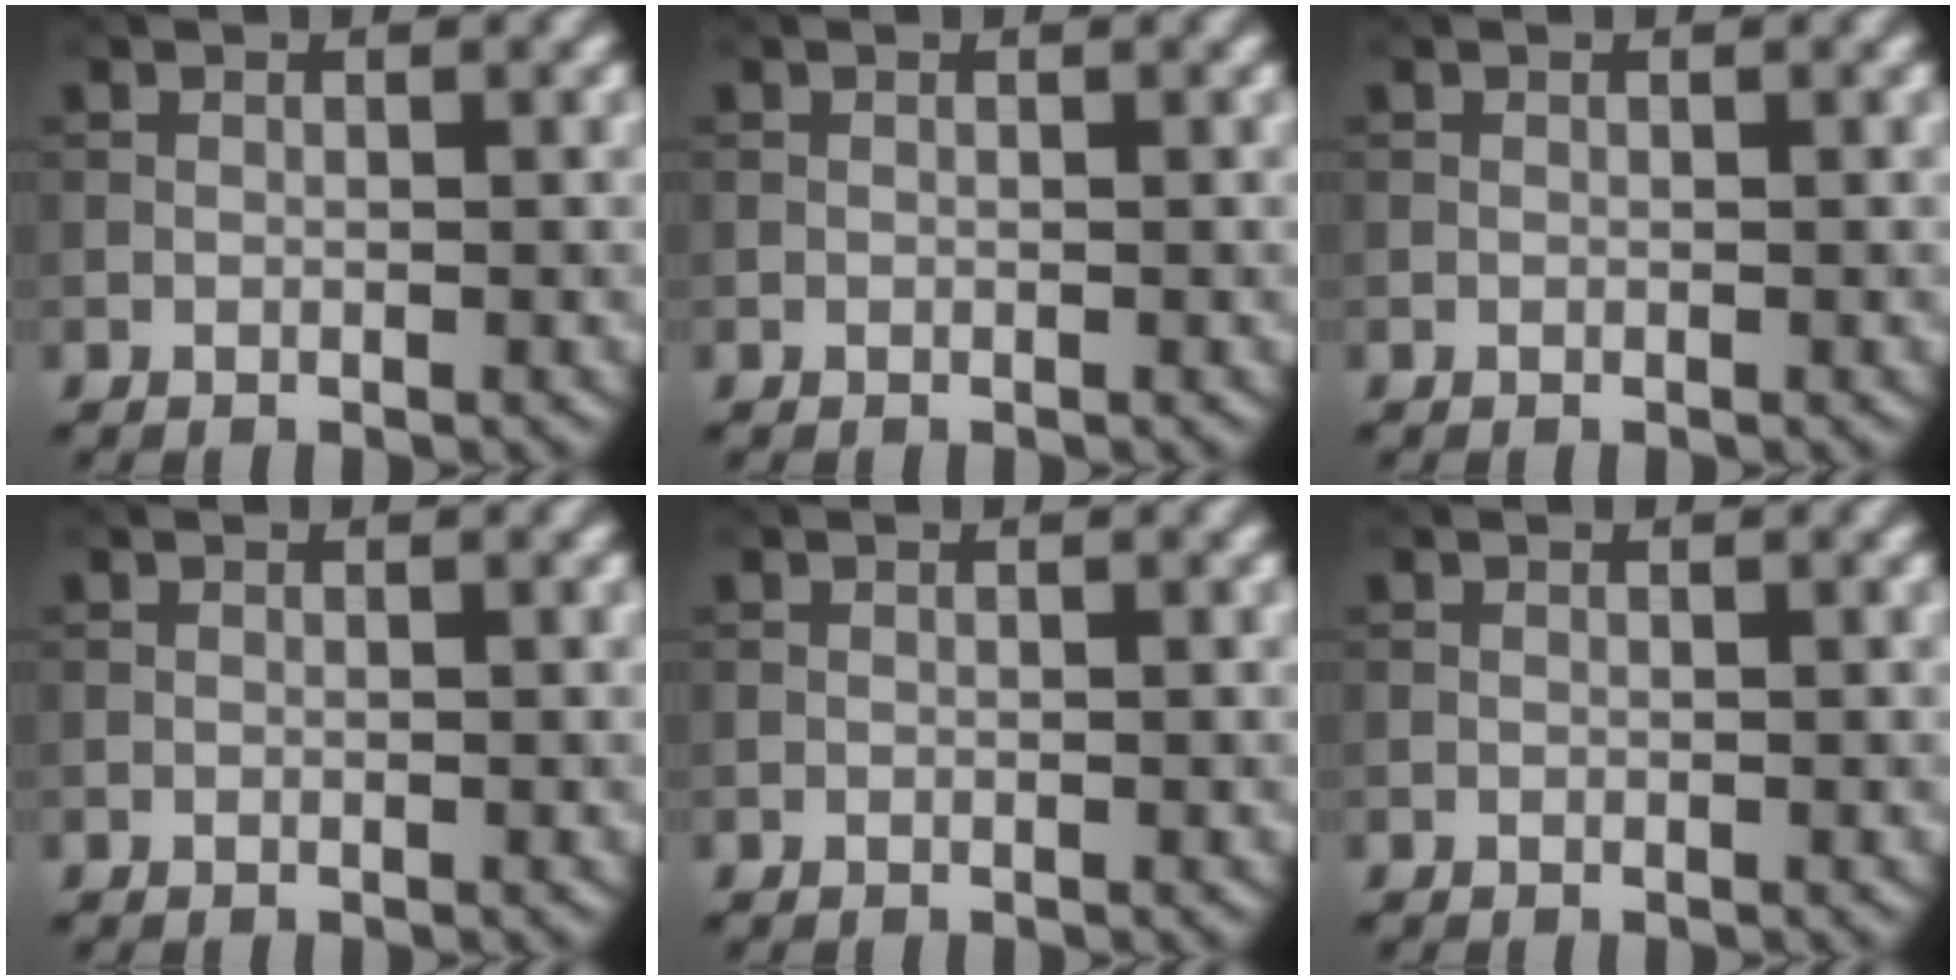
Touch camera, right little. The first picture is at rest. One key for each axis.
{"total": 0.0}
{"total": 0.0}
{"total": 0.0}
{"total": 0.0}
{"total": 0.0}